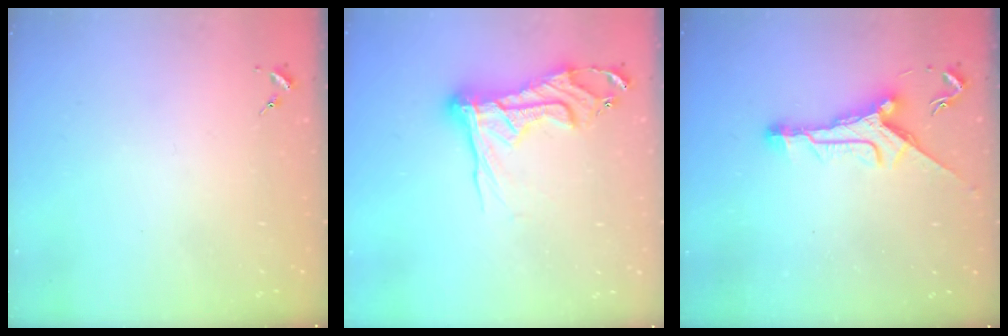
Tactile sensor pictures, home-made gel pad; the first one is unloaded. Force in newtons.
{"total": 17.5, "press": 17.5, "slide": 1.7}
{"total": 10.9, "press": 10.9, "slide": 0.7}